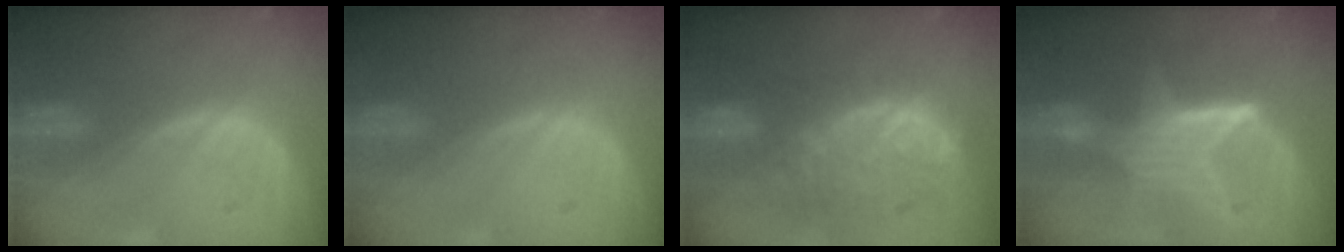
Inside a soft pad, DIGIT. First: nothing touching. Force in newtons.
{"total": 0.0}
{"total": 11.3, "press": 9.7, "slide": 5.7}
{"total": 6.6, "press": 6.0, "slide": 2.7}